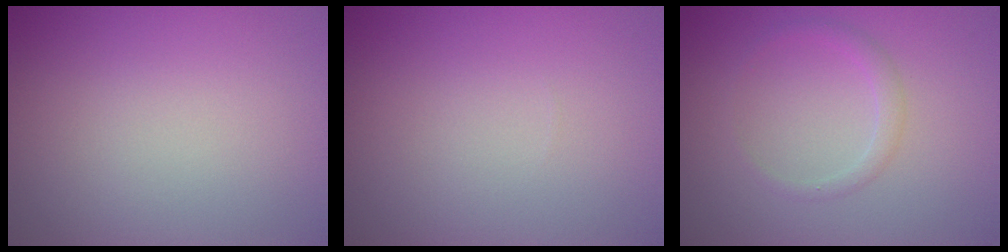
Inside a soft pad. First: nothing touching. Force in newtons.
{"total": 0.0}
{"total": 1.2, "press": 1.2, "slide": 0.0}